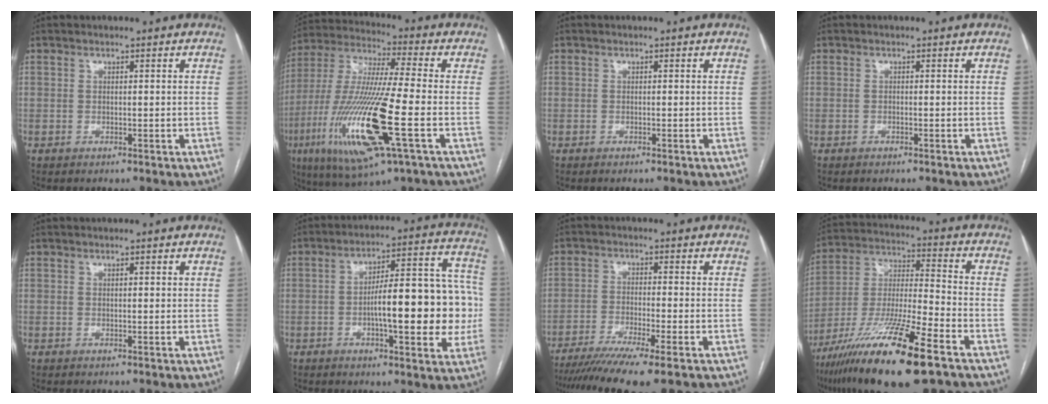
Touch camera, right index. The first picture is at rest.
{"total": 20.8, "force": [-6.3, 1.7, 19.8], "torque": [-0.436, -0.034, -0.117]}
{"total": 0.0}
{"total": 0.0}
{"total": 1.1, "force": [0.6, 0.2, 0.9], "torque": [-0.016, 0.001, 0.007]}
{"total": 16.9, "force": [-1.8, 4.6, 16.2], "torque": [-0.219, 0.036, -0.025]}
{"total": 11.1, "force": [-8.3, -0.3, 7.4], "torque": [-0.115, -0.020, -0.132]}
{"total": 20.3, "force": [-12.2, 1.9, 16.2], "torque": [-0.307, -0.043, -0.217]}